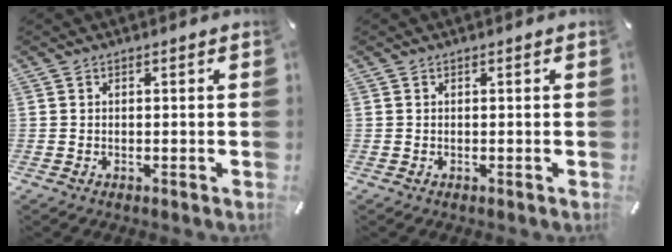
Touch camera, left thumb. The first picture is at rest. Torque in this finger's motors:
{"motor_torque": [-0.04, -0.04, 0.00, 0.00, 0.00]}